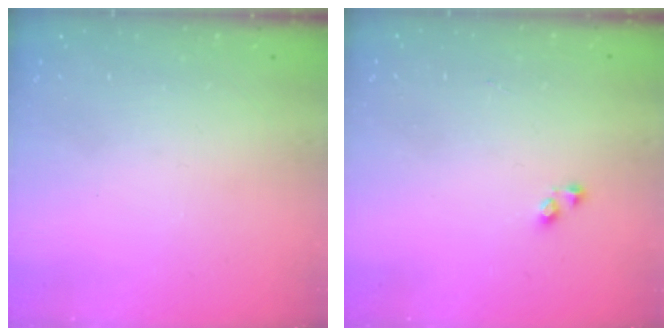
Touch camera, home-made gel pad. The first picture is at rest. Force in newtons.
{"total": 1.9, "press": 1.9, "slide": 0.3}